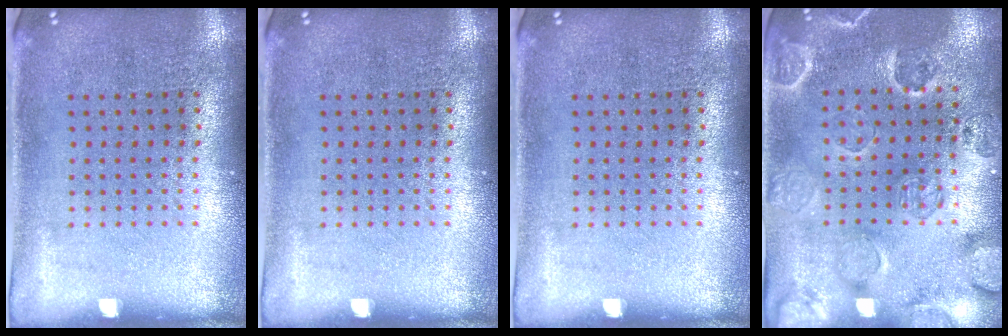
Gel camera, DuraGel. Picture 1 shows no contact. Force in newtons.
{"total": 0.0}
{"total": 0.0}
{"total": 2.4, "press": 2.1, "slide": 1.1}